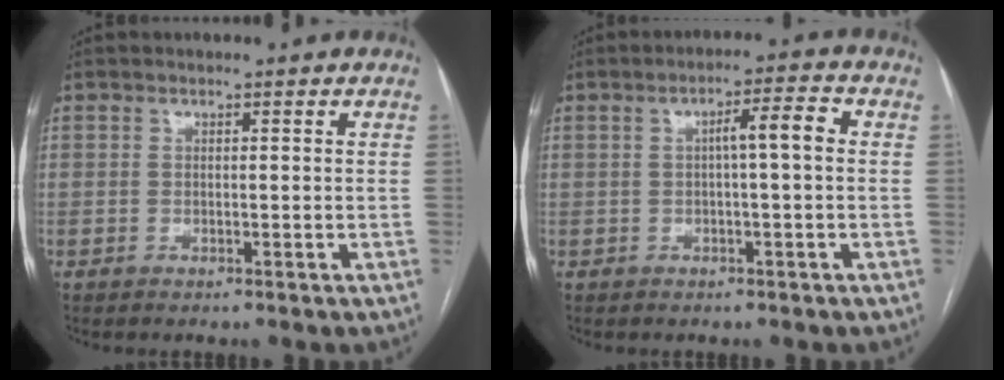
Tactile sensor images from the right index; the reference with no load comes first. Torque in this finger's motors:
{"motor_torque": [0.62, 0.05, 0.28, 0.07]}